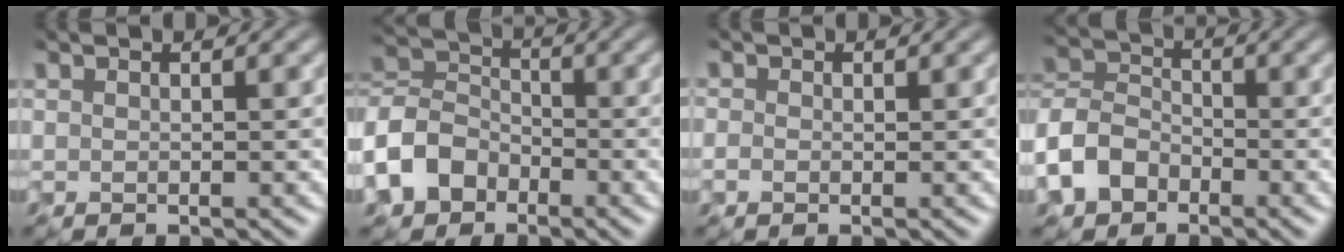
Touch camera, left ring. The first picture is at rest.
{"total": 5.8, "force": [-4.1, 3.8, 1.7], "torque": [-0.042, 0.007, -0.079]}
{"total": 1.0, "force": [-0.8, -0.2, -0.6], "torque": [0.001, 0.000, -0.004]}
{"total": 5.0, "force": [-3.7, 3.0, 1.5], "torque": [-0.047, 0.006, -0.073]}